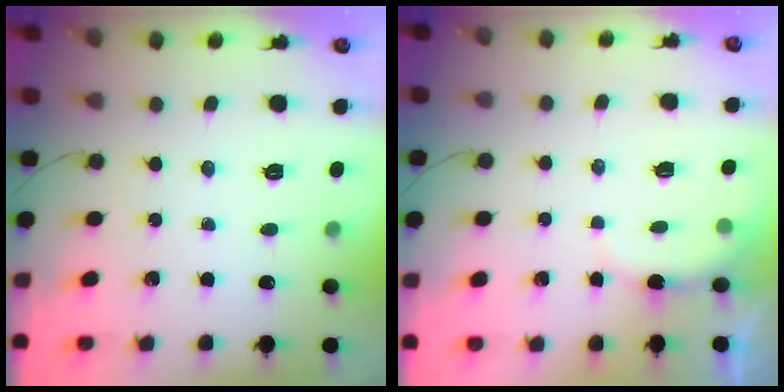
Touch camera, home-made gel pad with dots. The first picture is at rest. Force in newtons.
{"total": 2.3, "press": 2.2, "slide": 0.6}